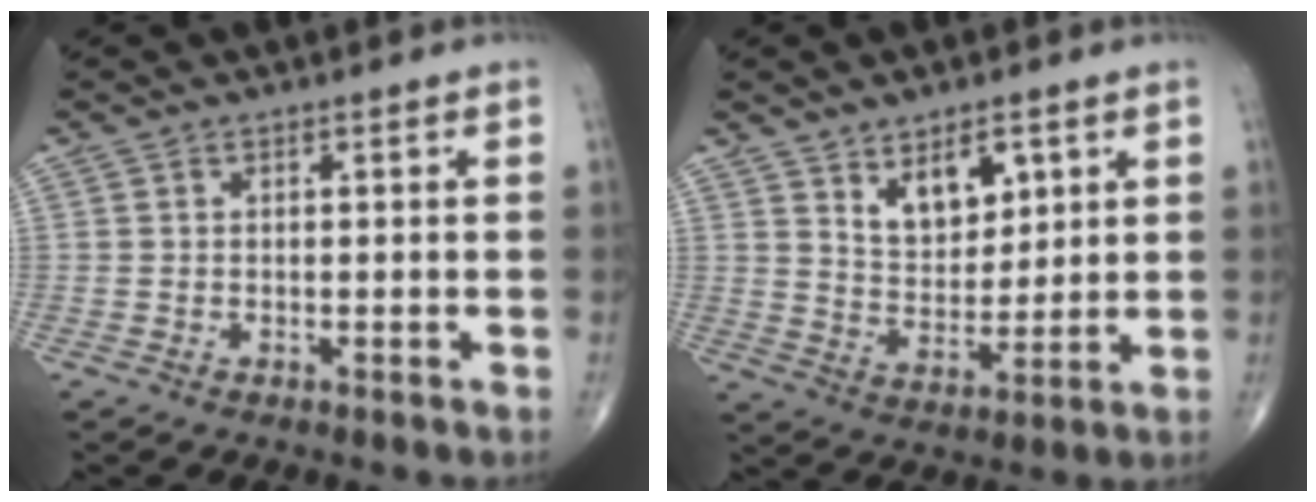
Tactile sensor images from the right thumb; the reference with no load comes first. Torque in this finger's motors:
{"motor_torque": [-0.74, 0.74, -0.02, 0.16, 0.07]}